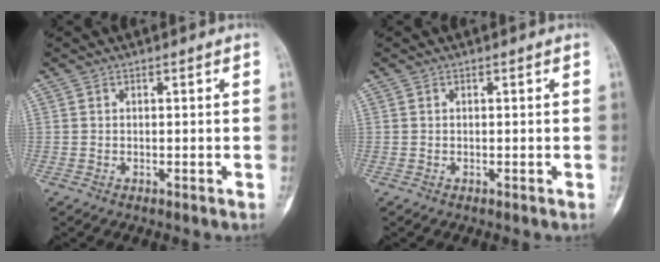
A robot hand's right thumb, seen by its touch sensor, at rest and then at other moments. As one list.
[{"total": 0.0}]